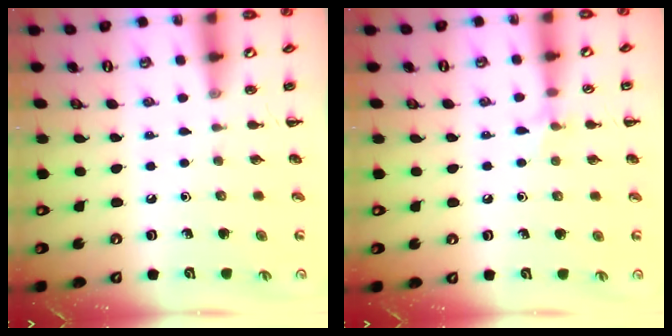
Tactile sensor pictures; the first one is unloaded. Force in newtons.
{"total": 5.4, "press": 5.1, "slide": 1.8}